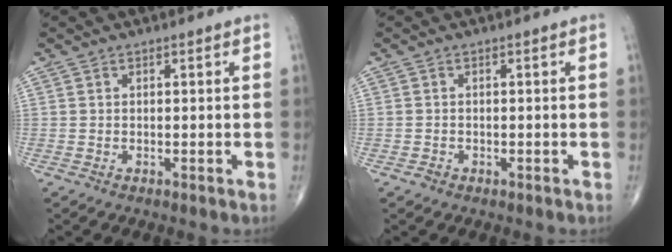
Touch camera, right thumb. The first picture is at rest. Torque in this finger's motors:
{"motor_torque": [1.72, 1.64, -0.10, -0.20, -0.03]}